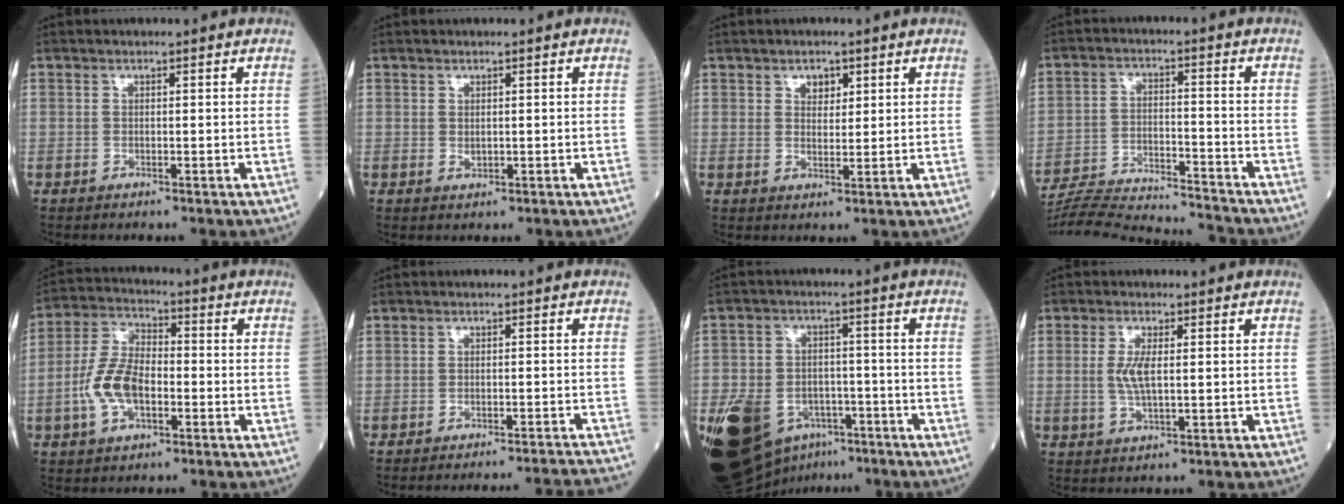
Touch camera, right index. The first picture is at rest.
{"total": 0.7, "force": [0.2, 0.5, 0.5], "torque": [-0.008, -0.003, 0.005]}
{"total": 2.5, "force": [1.4, 1.5, 1.3], "torque": [-0.015, 0.000, 0.024]}
{"total": 17.4, "force": [-16.9, 0.0, 4.3], "torque": [-0.083, -0.008, -0.264]}
{"total": 9.1, "force": [-2.4, 4.7, 7.4], "torque": [-0.169, 0.015, -0.049]}
{"total": 13.5, "force": [-13.1, -1.8, 2.8], "torque": [-0.014, -0.018, -0.153]}
{"total": 19.0, "force": [-9.6, 12.5, 10.6], "torque": [-0.241, 0.004, -0.147]}
{"total": 3.7, "force": [0.3, 1.0, 3.6], "torque": [-0.079, -0.005, 0.006]}